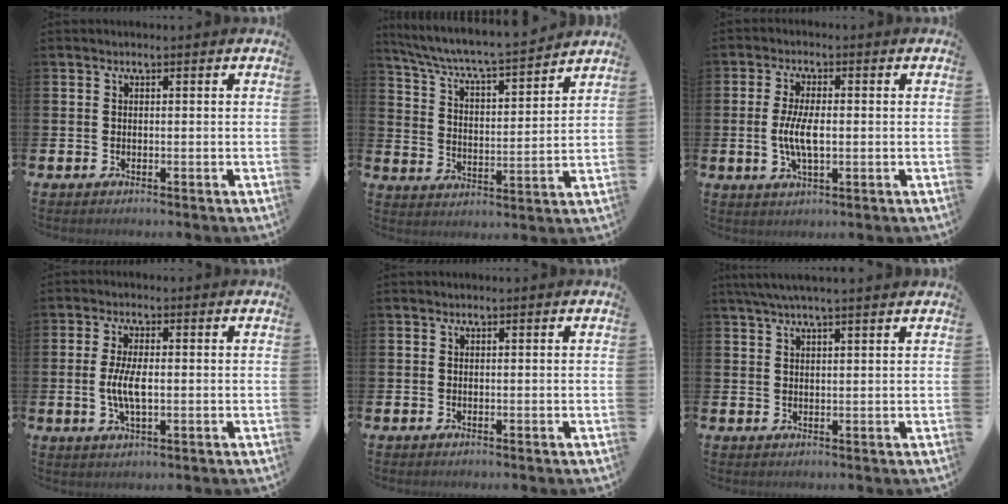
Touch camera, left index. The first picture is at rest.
{"total": 6.5, "force": [6.3, 0.1, 1.8], "torque": [-0.063, -0.057, 0.102]}
{"total": 5.4, "force": [-0.3, 2.1, 5.0], "torque": [-0.098, -0.003, -0.011]}
{"total": 5.1, "force": [-0.2, 2.0, 4.7], "torque": [-0.086, 0.000, -0.008]}
{"total": 0.0}
{"total": 3.8, "force": [3.3, 0.1, 2.0], "torque": [-0.041, -0.005, 0.059]}